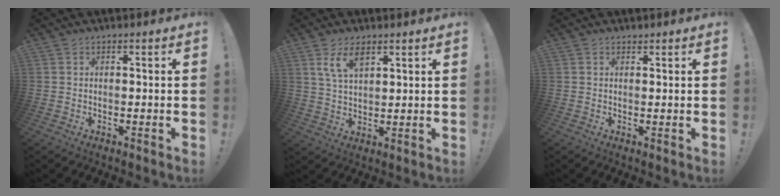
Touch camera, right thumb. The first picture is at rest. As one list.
[{"total": 7.5, "force": [4.3, 3.7, 4.9], "torque": [-0.097, -0.013, 0.078]}, {"total": 0.9, "force": [0.8, 0.3, -0.3], "torque": [0.015, -0.004, 0.015]}]